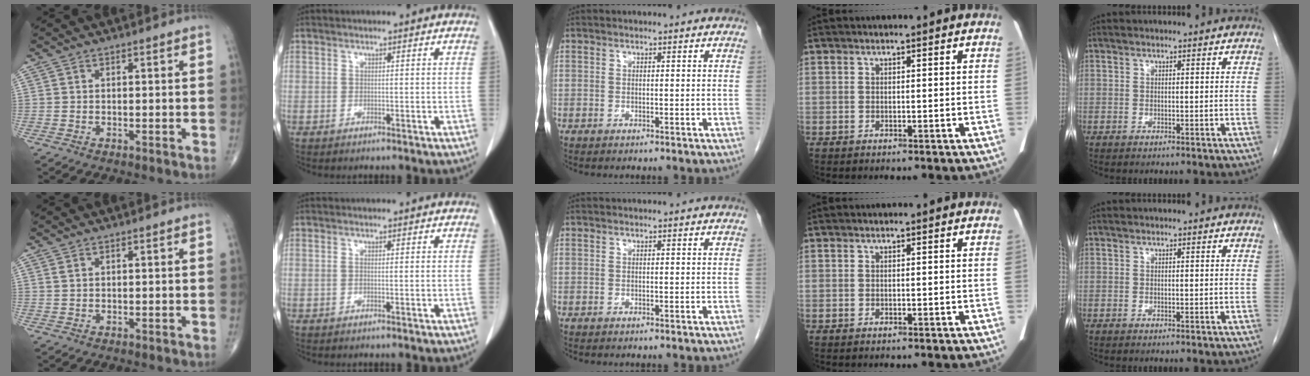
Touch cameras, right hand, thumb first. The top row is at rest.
{"thumb": {"total": 0.7, "force": [0.4, 0.3, 0.4], "torque": [-0.009, 0.005, 0.012]}, "index": {"total": 0.7, "force": [-0.1, 0.1, 0.7], "torque": [-0.013, 0.000, 0.000]}}